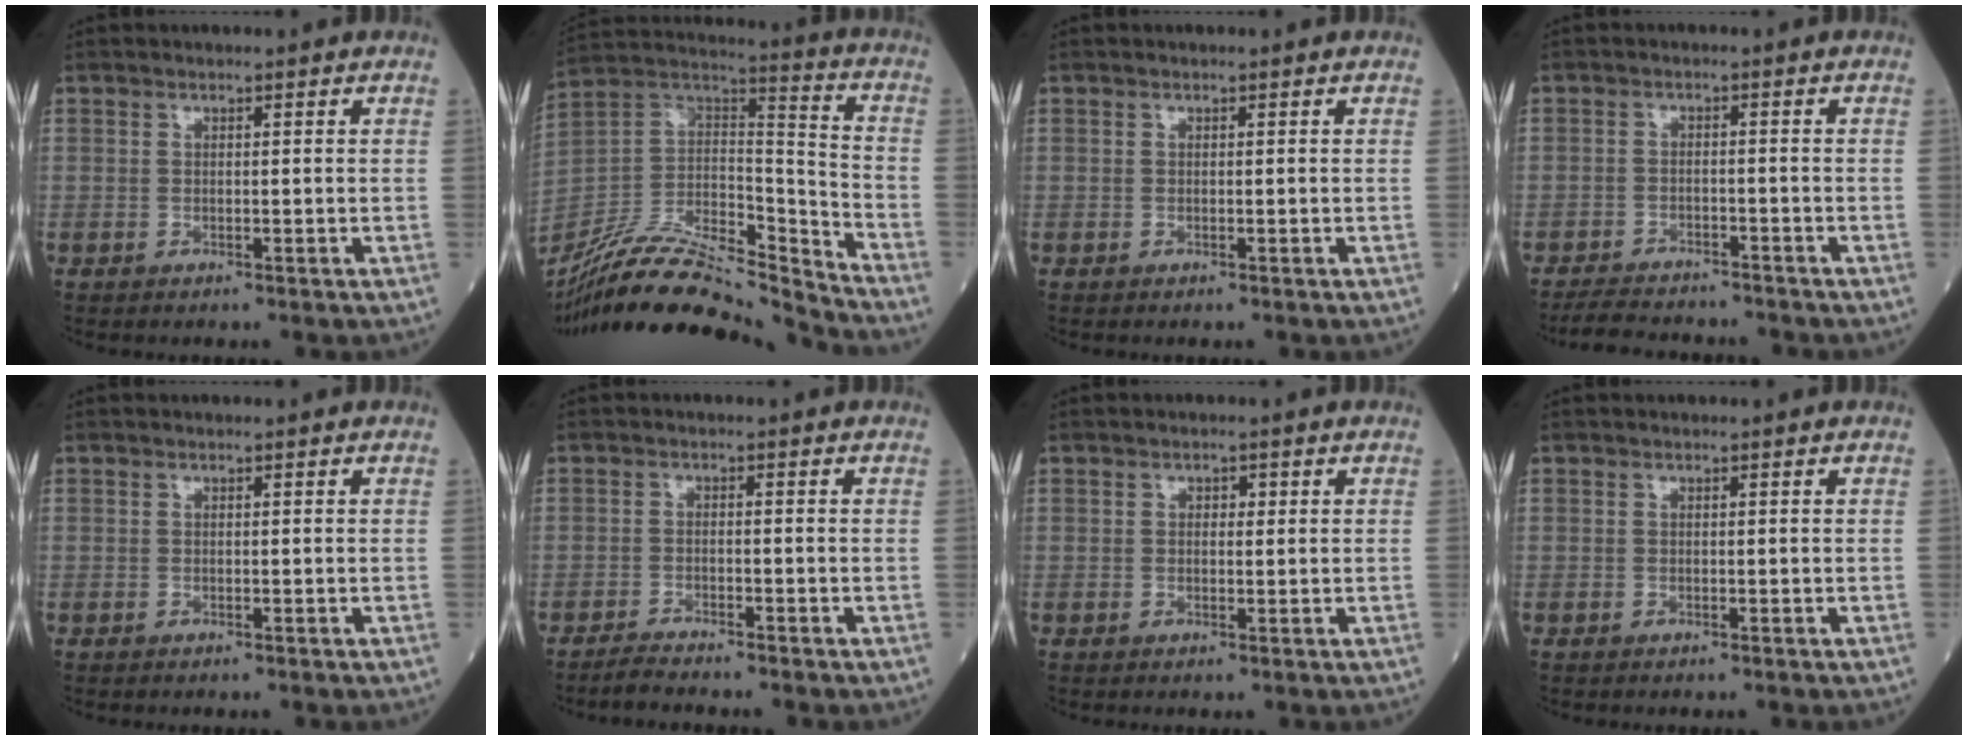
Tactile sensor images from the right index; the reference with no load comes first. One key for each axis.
{"total": 23.4, "fx": -21.4, "fy": 2.7, "fz": 9.1, "tx": -0.195, "ty": 0.007, "tz": -0.376}
{"total": 0.0}
{"total": 7.3, "fx": -6.8, "fy": 1.9, "fz": 1.8, "tx": -0.025, "ty": -0.006, "tz": -0.104}
{"total": 0.0}
{"total": 2.7, "fx": -2.6, "fy": -0.3, "fz": 0.6, "tx": -0.019, "ty": -0.011, "tz": -0.050}
{"total": 1.4, "fx": 0.4, "fy": 0.9, "fz": 1.0, "tx": -0.014, "ty": 0.002, "tz": 0.004}
{"total": 0.0}